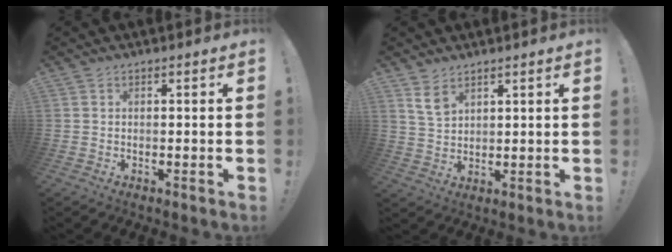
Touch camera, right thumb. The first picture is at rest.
{"total": 5.8, "force": [3.7, 3.5, 2.8], "torque": [-0.040, -0.018, 0.071]}